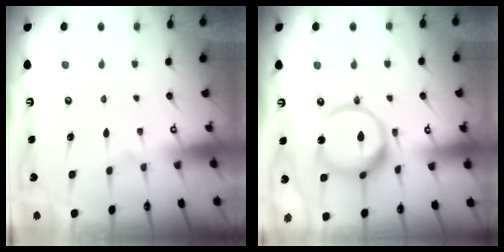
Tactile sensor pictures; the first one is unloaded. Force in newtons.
{"total": 15.1, "press": 15.0, "slide": 1.7}